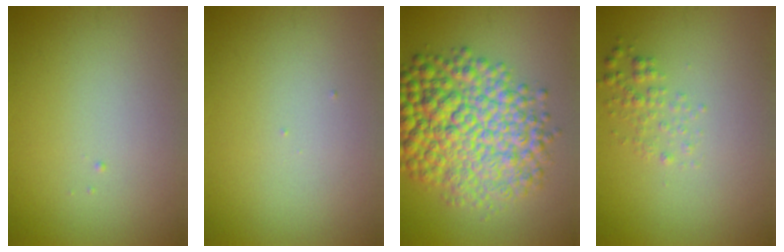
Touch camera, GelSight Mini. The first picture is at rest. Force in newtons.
{"total": 0.0}
{"total": 10.5, "press": 10.5, "slide": 0.1}
{"total": 1.5, "press": 1.5, "slide": 0.0}